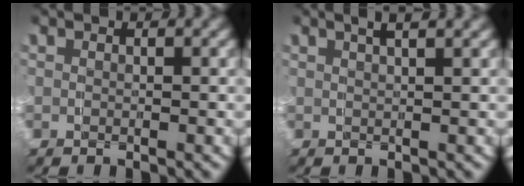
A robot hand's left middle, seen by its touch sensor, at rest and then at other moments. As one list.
[{"total": 3.0, "force": [2.1, 0.6, 2.1], "torque": [-0.029, 0.016, 0.027]}]